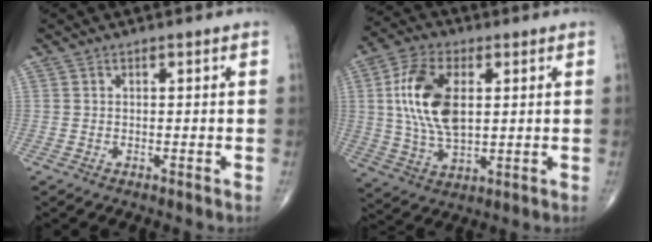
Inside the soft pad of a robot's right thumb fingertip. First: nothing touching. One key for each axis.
{"total": 14.6, "fx": 2.6, "fy": 7.9, "fz": 12.0, "tx": -0.234, "ty": -0.002, "tz": 0.051}